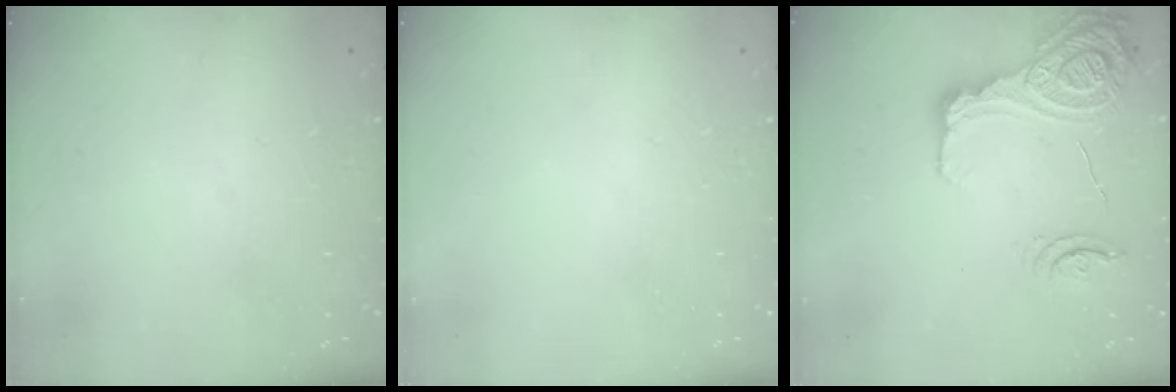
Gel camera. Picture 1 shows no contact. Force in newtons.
{"total": 0.0}
{"total": 16.0, "press": 15.9, "slide": 1.2}